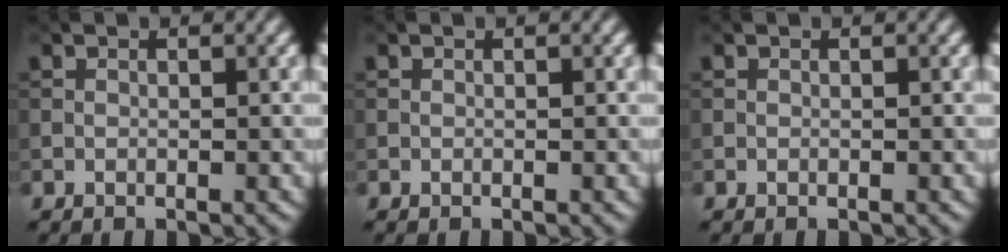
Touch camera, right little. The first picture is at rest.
{"total": 0.0}
{"total": 0.0}